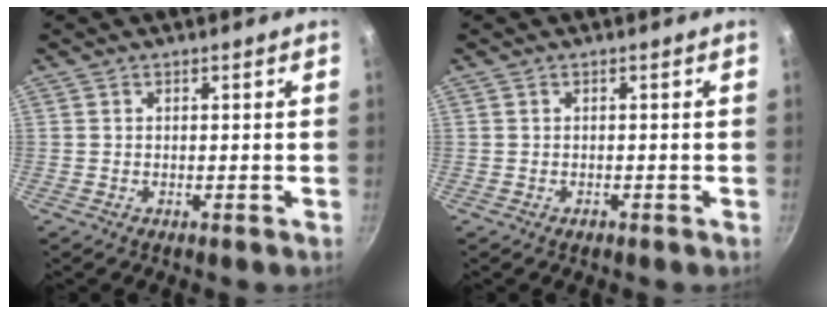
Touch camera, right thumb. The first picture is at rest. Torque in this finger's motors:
{"motor_torque": [0.23, -0.05, -0.23, 0.07, -0.02]}